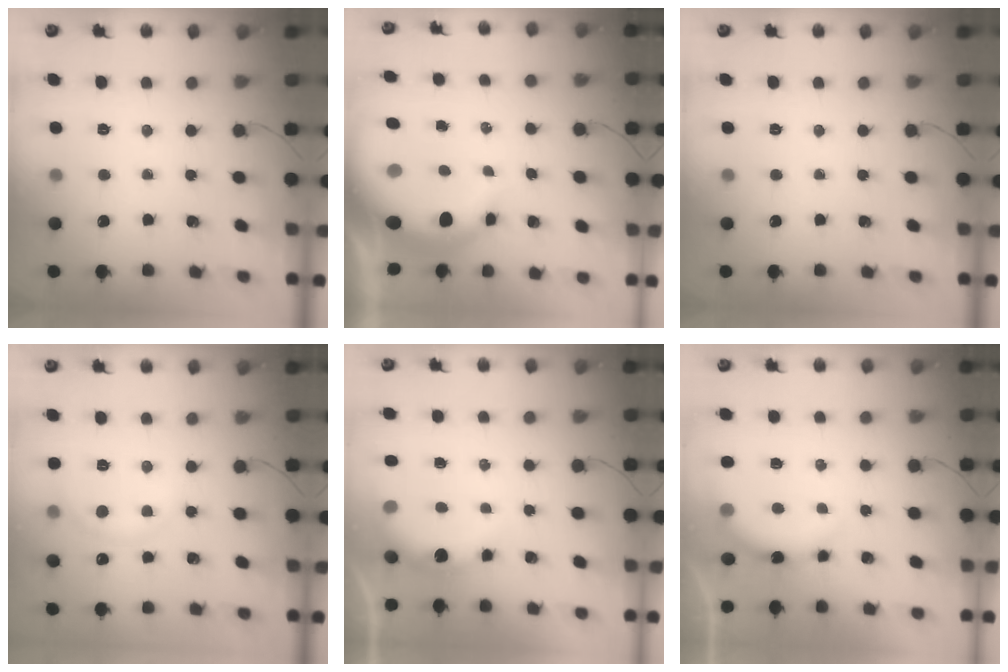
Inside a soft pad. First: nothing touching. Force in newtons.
{"total": 9.4, "press": 9.2, "slide": 1.9}
{"total": 0.0}
{"total": 3.9, "press": 3.7, "slide": 1.0}
{"total": 5.3, "press": 5.3, "slide": 0.1}
{"total": 7.9, "press": 7.8, "slide": 1.0}